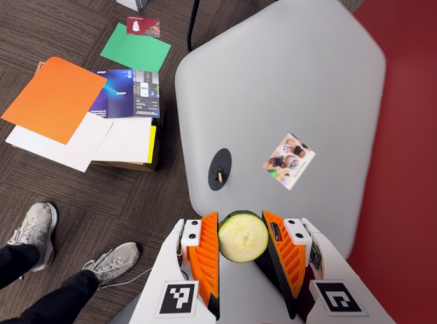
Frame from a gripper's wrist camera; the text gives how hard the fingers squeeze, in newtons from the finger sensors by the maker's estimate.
{"total": 9.2, "left": 9.5, "right": 8.9}